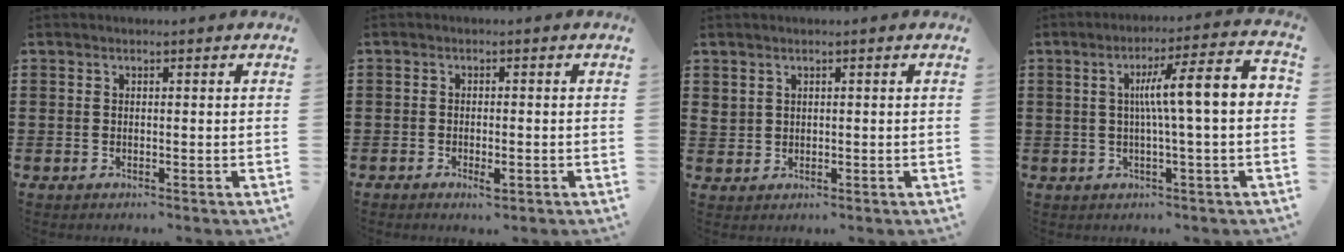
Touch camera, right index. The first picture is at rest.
{"total": 1.6, "force": [-1.0, 0.7, 1.1], "torque": [-0.021, -0.001, -0.018]}
{"total": 1.5, "force": [1.1, 1.0, 0.2], "torque": [-0.007, 0.005, 0.021]}
{"total": 8.9, "force": [0.5, 0.5, 8.9], "torque": [-0.155, 0.000, -0.001]}